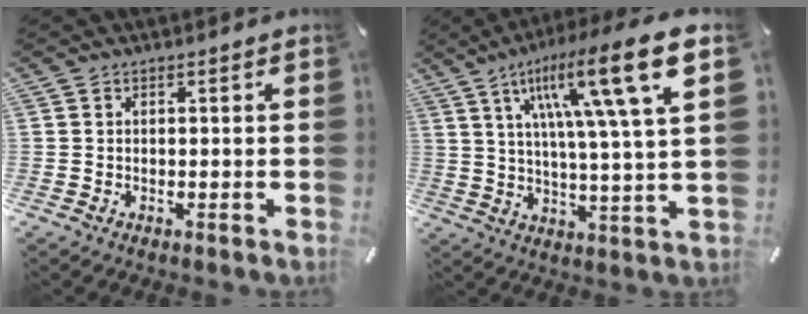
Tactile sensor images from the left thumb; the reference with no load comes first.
{"total": 20.9, "force": [9.0, 3.1, 18.6], "torque": [-0.310, -0.037, 0.119]}